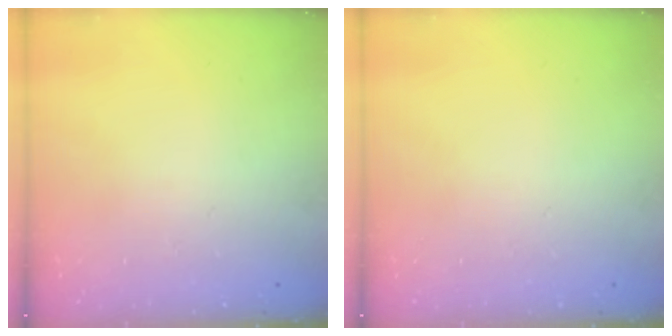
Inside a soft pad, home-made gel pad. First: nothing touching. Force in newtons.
{"total": 0.0}